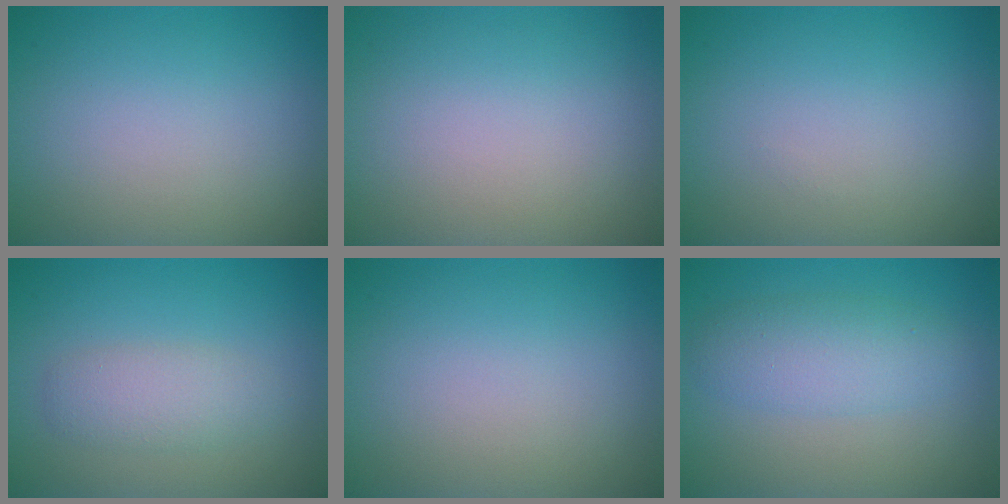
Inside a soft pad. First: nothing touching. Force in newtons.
{"total": 0.0}
{"total": 0.0}
{"total": 2.7, "press": 2.7, "slide": 0.1}
{"total": 0.0}
{"total": 3.7, "press": 3.7, "slide": 0.1}